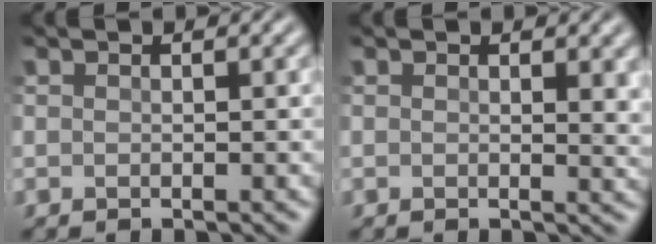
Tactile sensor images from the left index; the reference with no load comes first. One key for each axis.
{"total": 2.1, "fx": 0.9, "fy": 0.7, "fz": 1.8, "tx": -0.014, "ty": -0.002, "tz": 0.016}